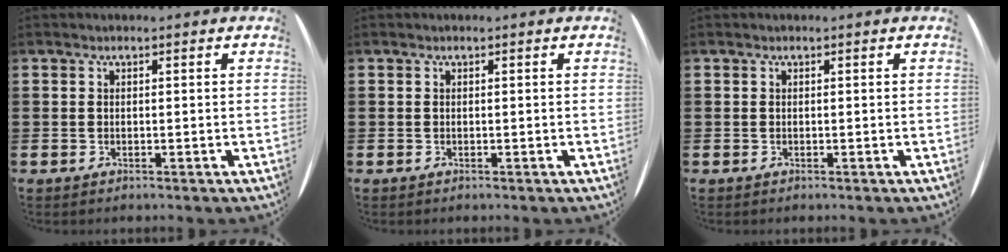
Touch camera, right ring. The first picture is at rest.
{"total": 0.0}
{"total": 0.0}